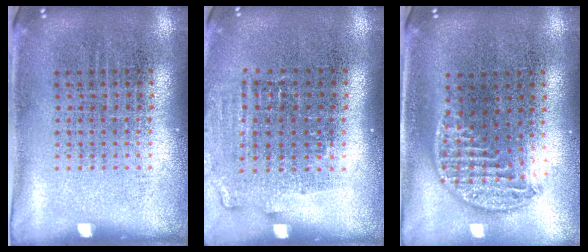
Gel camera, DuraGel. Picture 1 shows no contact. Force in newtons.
{"total": 1.3, "press": 1.1, "slide": 0.6}
{"total": 1.2, "press": 1.1, "slide": 0.5}